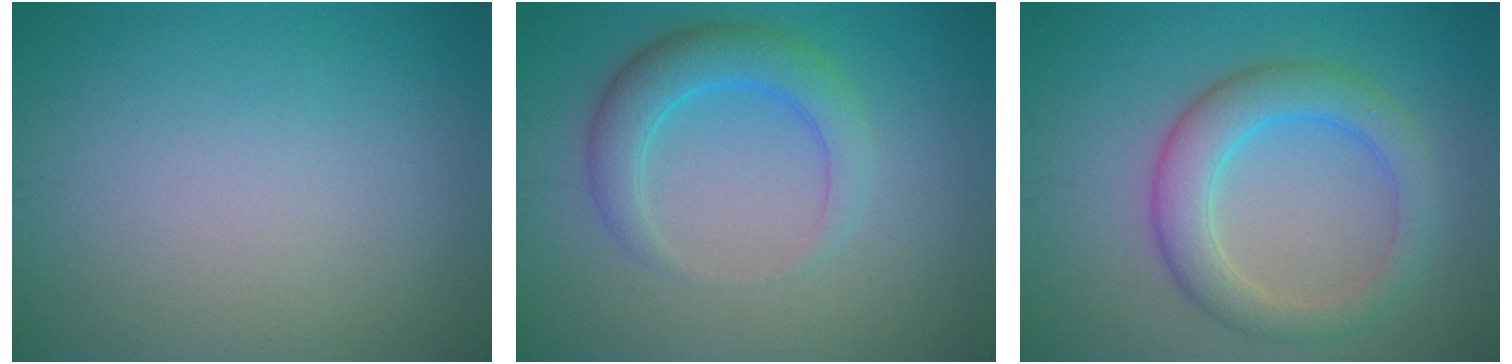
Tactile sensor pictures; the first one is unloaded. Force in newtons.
{"total": 4.0, "press": 4.0, "slide": 0.2}
{"total": 5.0, "press": 5.0, "slide": 0.1}